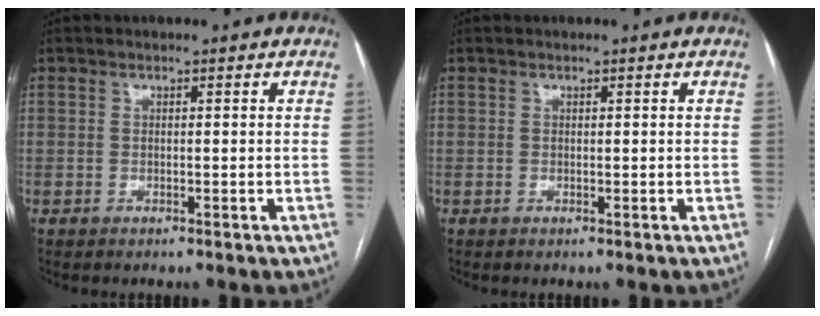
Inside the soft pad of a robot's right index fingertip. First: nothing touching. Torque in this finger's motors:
{"motor_torque": [0.17, 0.14, 0.01, 0.01]}